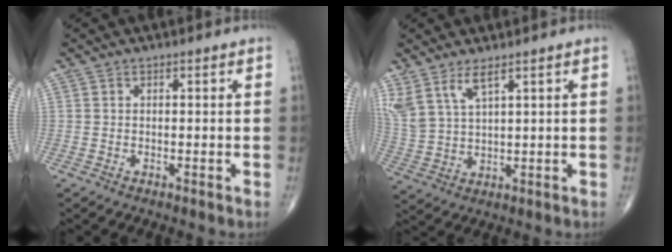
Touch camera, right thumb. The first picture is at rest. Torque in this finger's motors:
{"motor_torque": [0.09, 0.13, 0.62, 0.54, 0.00]}